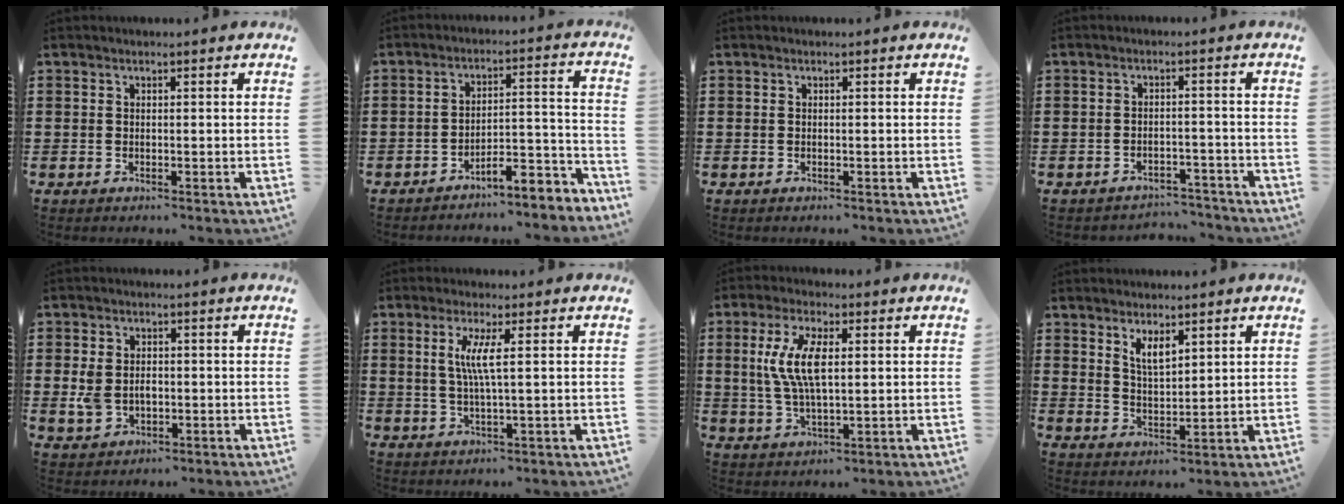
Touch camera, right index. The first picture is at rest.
{"total": 5.5, "force": [-5.0, 0.8, 2.2], "torque": [-0.037, -0.003, -0.100]}
{"total": 0.0}
{"total": 2.8, "force": [-2.8, 0.4, 0.2], "torque": [-0.007, 0.003, -0.058]}
{"total": 4.3, "force": [-0.3, 2.6, 3.4], "torque": [-0.088, -0.001, -0.012]}
{"total": 4.3, "force": [0.7, -0.3, 4.2], "torque": [-0.083, -0.008, 0.009]}
{"total": 8.5, "force": [1.3, 3.2, 7.7], "torque": [-0.173, 0.003, 0.016]}
{"total": 3.6, "force": [2.4, 1.3, 2.4], "torque": [-0.043, -0.001, 0.040]}